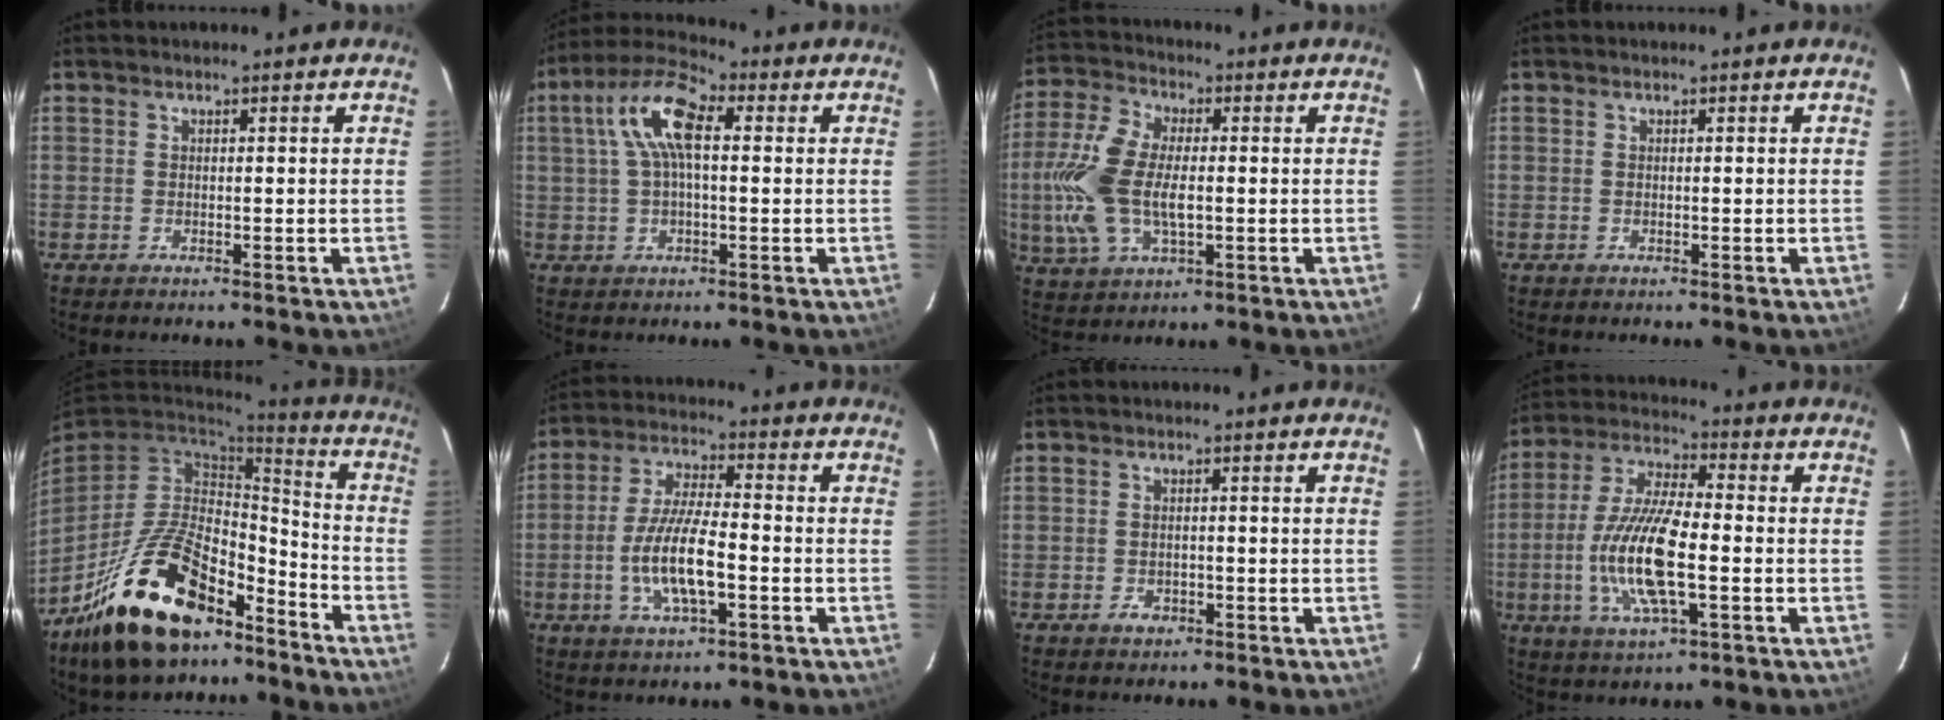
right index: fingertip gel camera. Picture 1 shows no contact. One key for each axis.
{"total": 10.2, "fx": 2.0, "fy": 4.1, "fz": 9.1, "tx": -0.186, "ty": 0.030, "tz": 0.033}
{"total": 14.0, "fx": -1.1, "fy": 7.1, "fz": 12.0, "tx": -0.270, "ty": 0.007, "tz": -0.022}
{"total": 0.0}
{"total": 23.0, "fx": -15.0, "fy": 10.5, "fz": 14.0, "tx": -0.281, "ty": 0.002, "tz": -0.241}
{"total": 10.9, "fx": -3.0, "fy": 3.1, "fz": 10.0, "tx": -0.201, "ty": 0.000, "tz": -0.056}
{"total": 2.0, "fx": -1.1, "fy": 1.5, "fz": 0.9, "tx": -0.015, "ty": 0.002, "tz": -0.014}
{"total": 14.8, "fx": -2.9, "fy": 4.2, "fz": 13.9, "tx": -0.287, "ty": -0.003, "tz": -0.059}